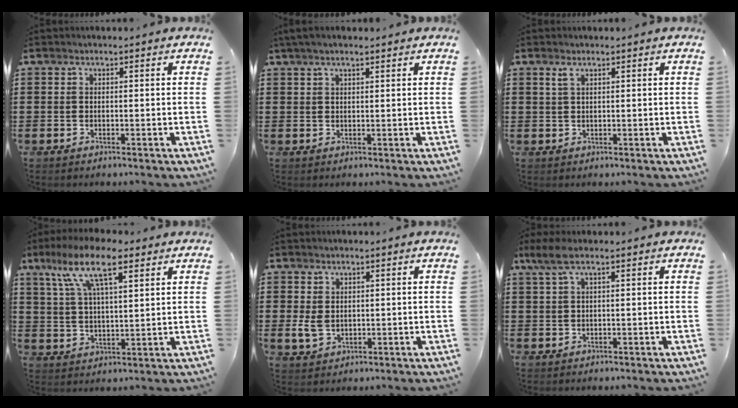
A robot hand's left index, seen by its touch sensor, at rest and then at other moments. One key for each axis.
{"total": 2.1, "fx": 1.5, "fy": 0.5, "fz": 1.4, "tx": -0.030, "ty": 0.004, "tz": 0.027}
{"total": 1.3, "fx": 0.7, "fy": 0.3, "fz": 1.0, "tx": -0.022, "ty": 0.003, "tz": 0.012}
{"total": 10.9, "fx": 6.5, "fy": 3.5, "fz": 8.0, "tx": -0.161, "ty": -0.002, "tz": 0.115}
{"total": 3.8, "fx": 0.2, "fy": 2.9, "fz": 2.6, "tx": -0.068, "ty": 0.001, "tz": 0.001}
{"total": 2.8, "fx": 0.7, "fy": 0.5, "fz": 2.6, "tx": -0.068, "ty": -0.004, "tz": 0.007}